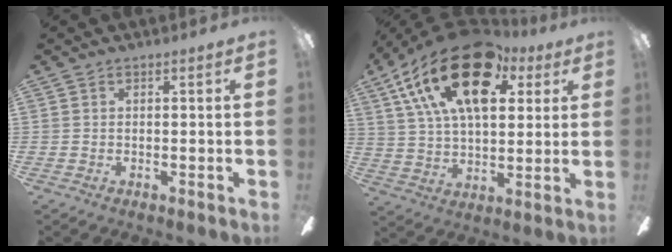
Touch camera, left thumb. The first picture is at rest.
{"total": 24.7, "force": [12.3, 12.7, 17.2], "torque": [-0.302, -0.042, 0.208]}